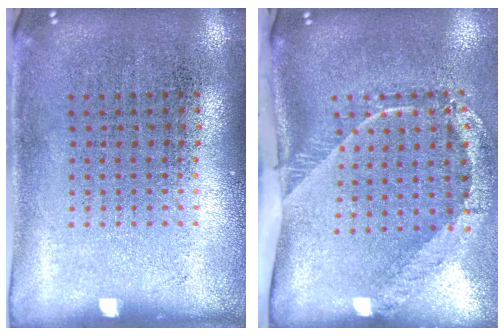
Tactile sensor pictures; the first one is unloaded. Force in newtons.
{"total": 2.6, "press": 1.7, "slide": 1.9}